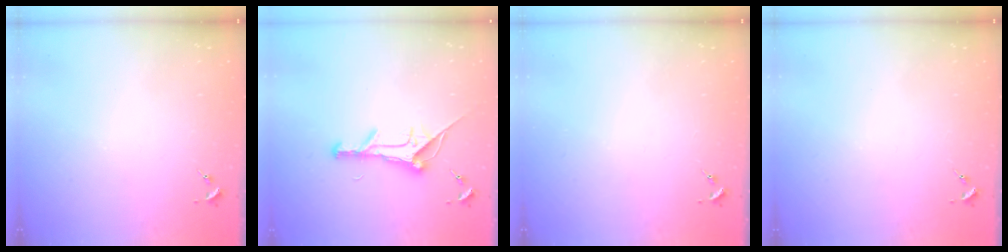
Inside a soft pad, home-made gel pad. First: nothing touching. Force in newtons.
{"total": 14.0, "press": 14.0, "slide": 0.6}
{"total": 0.0}
{"total": 0.0}